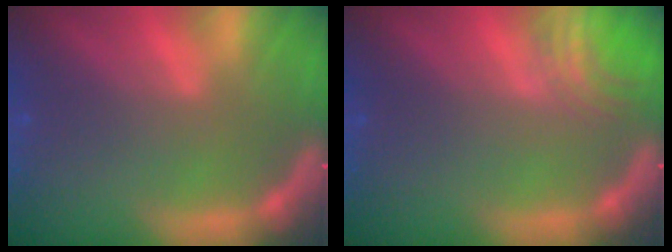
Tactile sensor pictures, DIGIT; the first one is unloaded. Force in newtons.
{"total": 3.0}